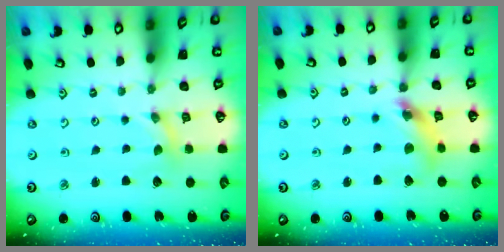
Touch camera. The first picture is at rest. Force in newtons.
{"total": 10.1, "press": 10.1, "slide": 1.0}